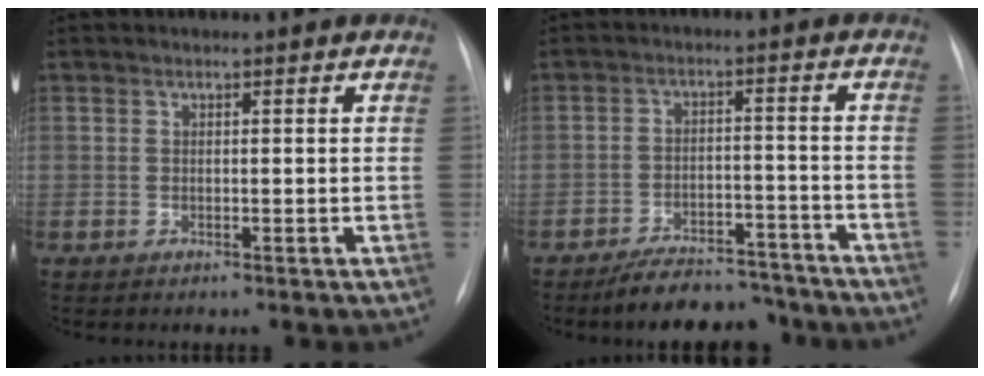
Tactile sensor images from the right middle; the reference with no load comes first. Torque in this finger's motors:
{"motor_torque": [0.80, -0.88, 0.10, 0.08]}